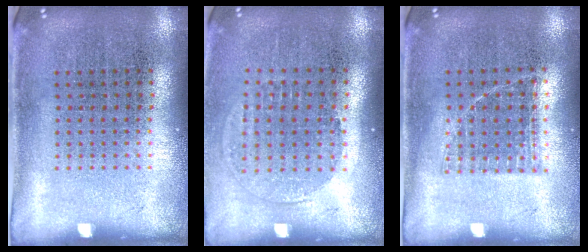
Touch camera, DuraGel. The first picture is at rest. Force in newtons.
{"total": 1.3, "press": 1.2, "slide": 0.6}
{"total": 0.8, "press": 0.7, "slide": 0.3}